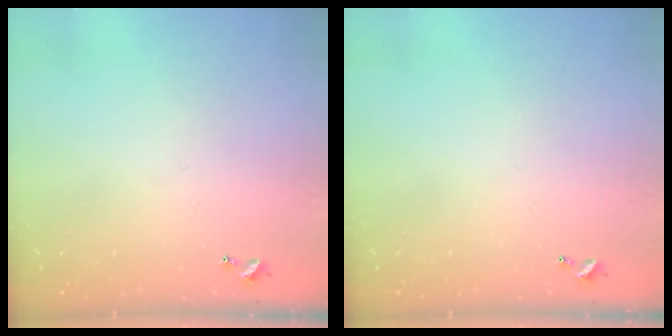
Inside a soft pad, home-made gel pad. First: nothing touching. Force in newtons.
{"total": 0.0}